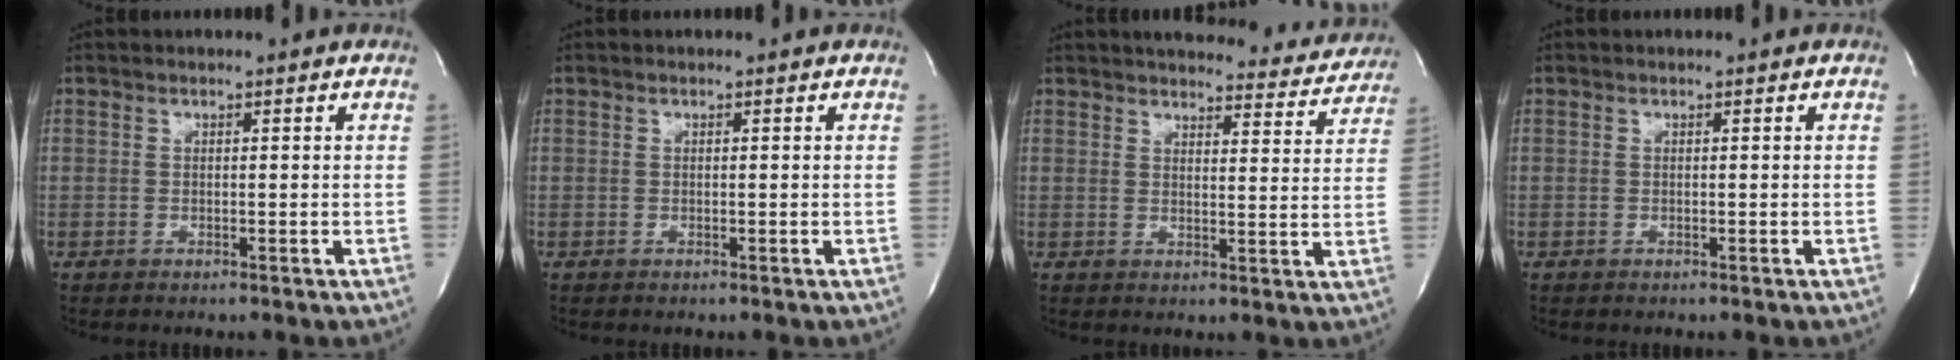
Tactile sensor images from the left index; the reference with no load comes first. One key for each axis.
{"total": 0.0}
{"total": 16.5, "fx": 15.6, "fy": 3.7, "fz": 3.9, "tx": -0.029, "ty": -0.021, "tz": 0.174}
{"total": 0.0}